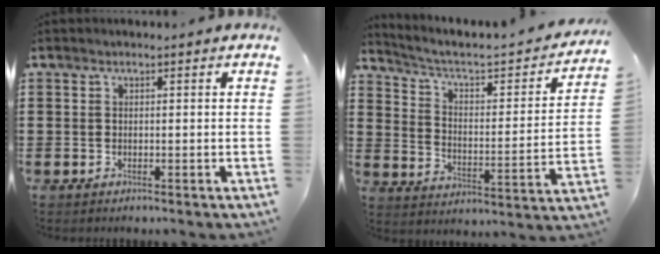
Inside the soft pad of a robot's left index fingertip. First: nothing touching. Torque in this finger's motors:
{"motor_torque": [2.14, 0.00, 0.15, 0.12]}